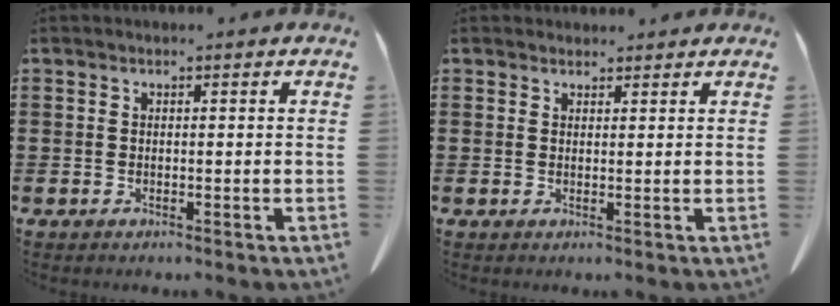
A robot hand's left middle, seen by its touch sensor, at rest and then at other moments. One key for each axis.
{"total": 1.7, "fx": 1.5, "fy": 0.8, "fz": 0.0, "tx": -0.005, "ty": 0.003, "tz": 0.031}